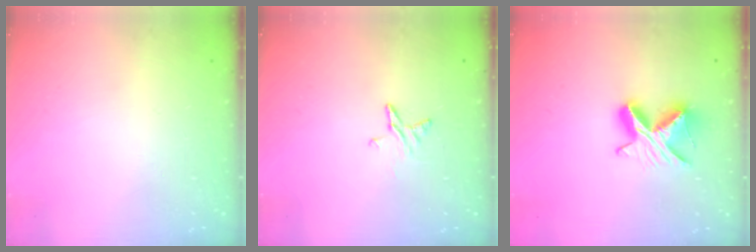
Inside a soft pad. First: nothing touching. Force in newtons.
{"total": 4.4, "press": 4.4, "slide": 0.4}
{"total": 8.9, "press": 8.9, "slide": 0.1}